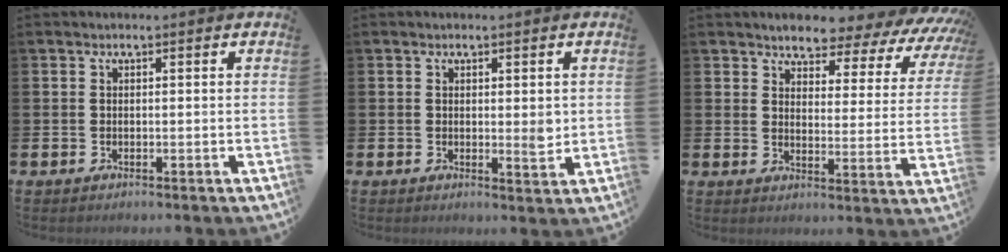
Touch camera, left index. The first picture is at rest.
{"total": 1.8, "force": [0.2, 0.7, 1.7], "torque": [-0.012, -0.008, -0.001]}
{"total": 4.4, "force": [4.1, 1.3, 1.1], "torque": [-0.033, -0.042, 0.060]}